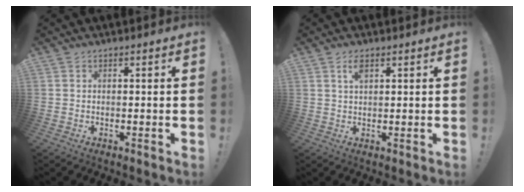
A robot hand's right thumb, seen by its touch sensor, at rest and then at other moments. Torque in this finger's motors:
{"motor_torque": [-0.06, -0.09, 0.10, 0.03, 0.00]}